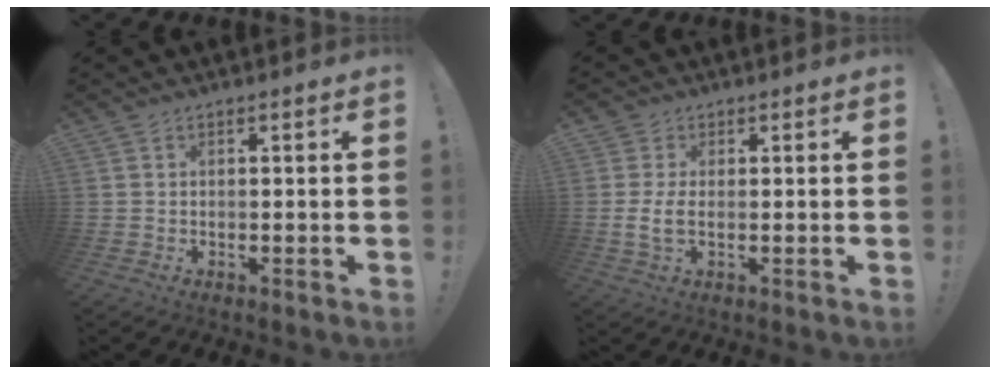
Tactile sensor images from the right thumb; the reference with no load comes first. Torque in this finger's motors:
{"motor_torque": [1.41, 1.42, 0.43, 0.39, 0.24]}